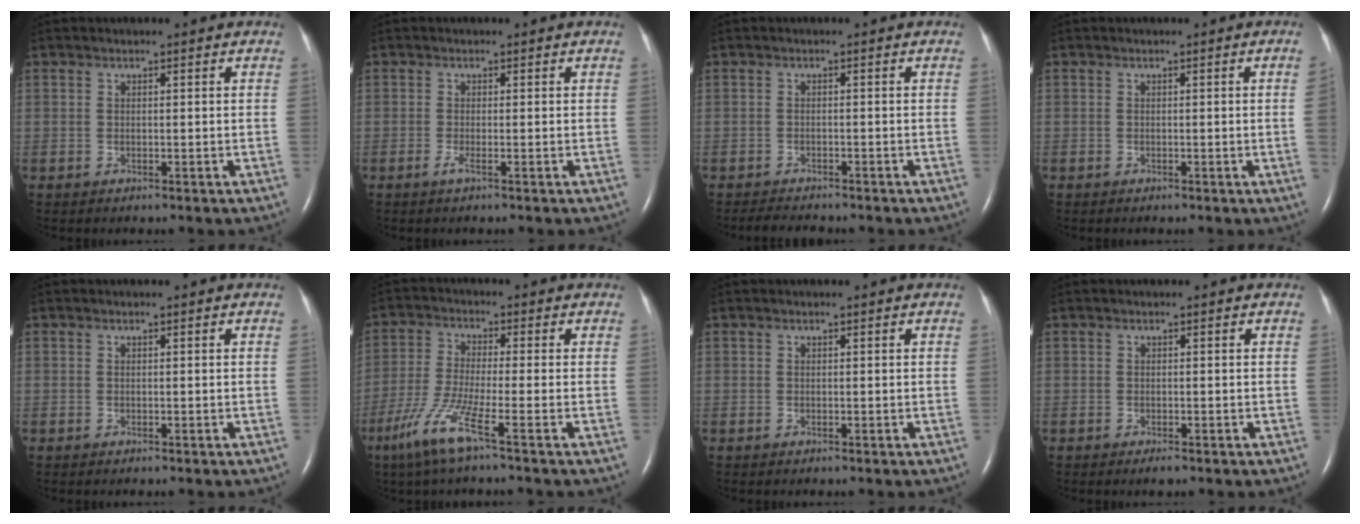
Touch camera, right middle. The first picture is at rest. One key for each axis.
{"total": 0.9, "fx": -0.5, "fy": -0.2, "fz": 0.8, "tx": -0.016, "ty": -0.002, "tz": -0.010}
{"total": 3.0, "fx": -2.8, "fy": 0.5, "fz": 1.0, "tx": -0.021, "ty": -0.012, "tz": -0.042}
{"total": 1.6, "fx": -0.2, "fy": -0.7, "fz": 1.4, "tx": -0.016, "ty": 0.000, "tz": -0.002}
{"total": 0.0}
{"total": 7.5, "fx": -4.3, "fy": -0.6, "fz": 6.2, "tx": -0.133, "ty": -0.022, "tz": -0.091}
{"total": 0.0}
{"total": 1.0, "fx": -0.7, "fy": 0.2, "fz": 0.7, "tx": -0.012, "ty": -0.003, "tz": -0.008}